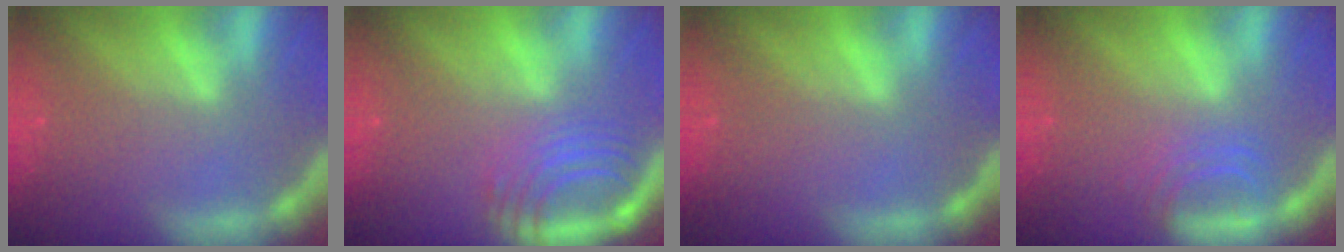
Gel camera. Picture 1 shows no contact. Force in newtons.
{"total": 6.5}
{"total": 0.0}
{"total": 2.9}